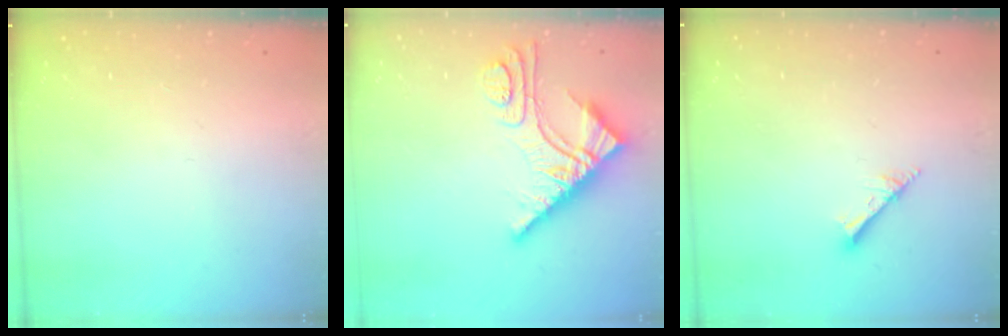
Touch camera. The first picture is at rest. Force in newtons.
{"total": 11.3, "press": 11.2, "slide": 1.2}
{"total": 2.0, "press": 2.0, "slide": 0.1}